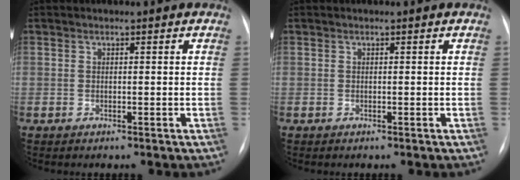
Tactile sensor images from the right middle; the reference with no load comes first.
{"total": 0.0}